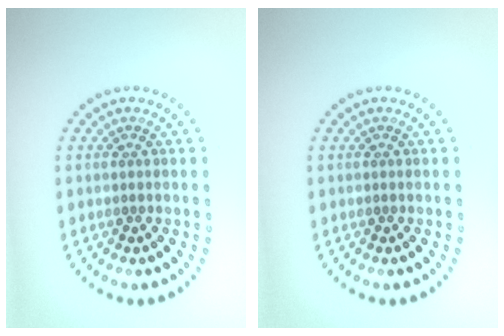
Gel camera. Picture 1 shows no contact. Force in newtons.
{"total": 0.0}